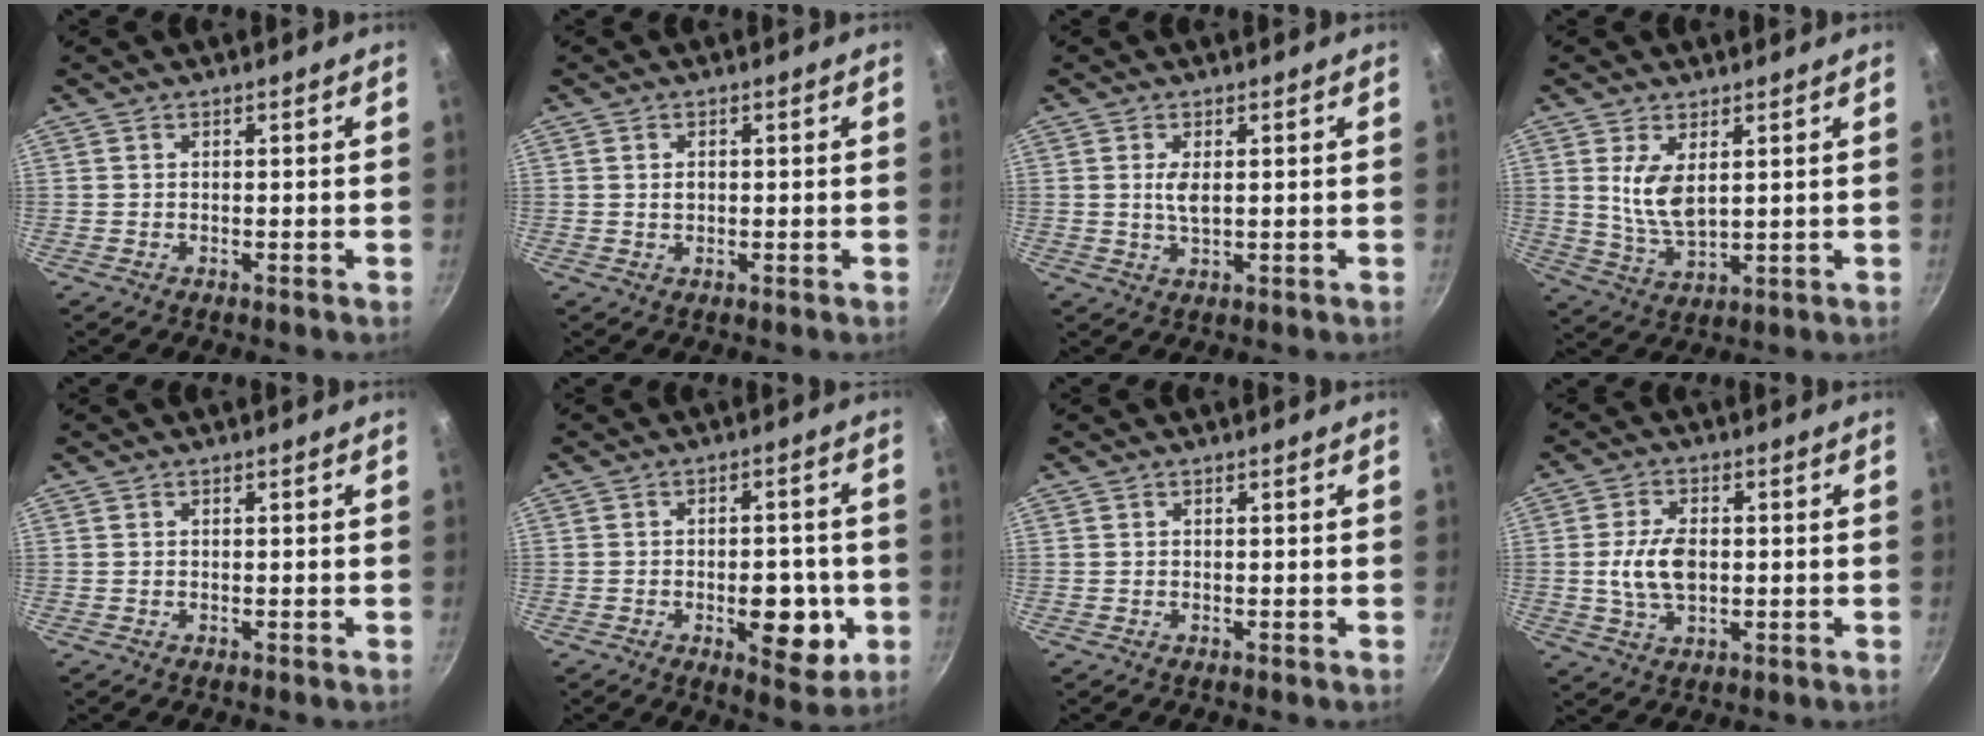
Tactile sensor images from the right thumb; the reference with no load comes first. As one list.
[{"total": 1.5, "force": [0.2, 1.1, 1.0], "torque": [-0.015, 0.002, 0.003]}, {"total": 3.1, "force": [0.6, 1.3, 2.7], "torque": [-0.050, -0.006, 0.013]}, {"total": 7.6, "force": [2.2, 3.7, 6.3], "torque": [-0.116, -0.026, 0.052]}, {"total": 0.0}, {"total": 10.7, "force": [-2.6, 5.6, 8.7], "torque": [-0.079, 0.001, -0.030]}, {"total": 0.0}, {"total": 8.2, "force": [0.0, 5.0, 6.5], "torque": [-0.118, 0.003, -0.002]}]